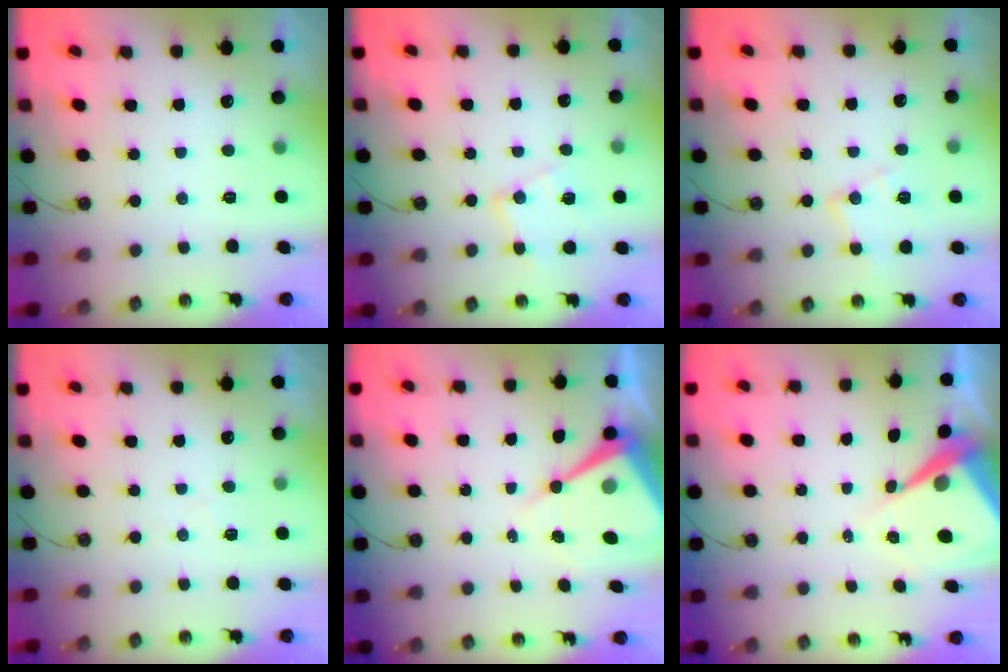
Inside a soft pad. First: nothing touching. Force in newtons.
{"total": 10.8, "press": 10.8, "slide": 0.4}
{"total": 11.2, "press": 11.2, "slide": 0.7}
{"total": 5.1, "press": 5.1, "slide": 0.6}
{"total": 11.7, "press": 11.7, "slide": 0.9}
{"total": 9.6, "press": 9.5, "slide": 0.9}